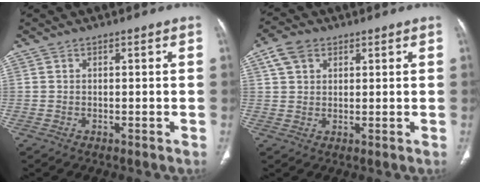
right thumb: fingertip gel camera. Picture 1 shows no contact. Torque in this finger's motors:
{"motor_torque": [-0.57, 0.57, 0.20, -0.20, 0.03]}